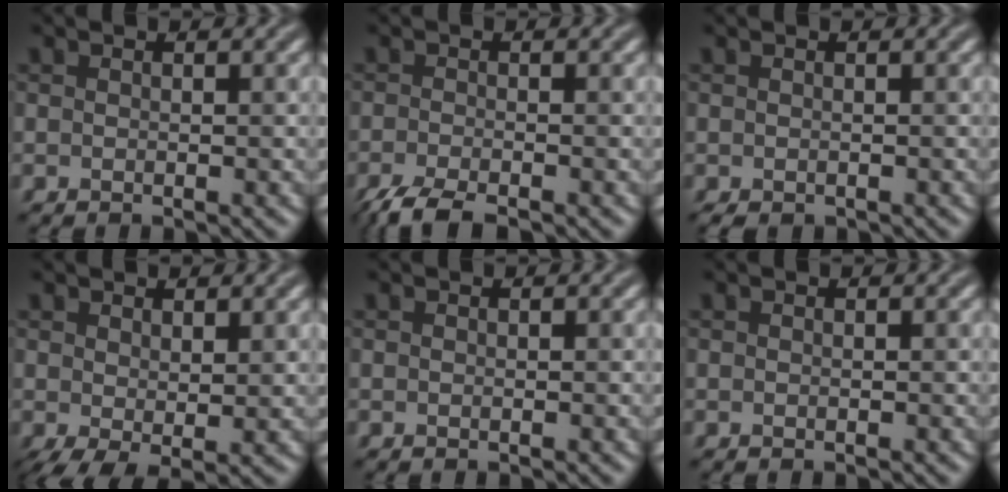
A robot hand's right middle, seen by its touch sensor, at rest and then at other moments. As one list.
[{"total": 3.1, "force": [-2.5, 0.5, 1.8], "torque": [-0.039, -0.008, -0.053]}, {"total": 0.8, "force": [-0.6, 0.4, 0.4], "torque": [-0.007, -0.006, -0.009]}, {"total": 2.8, "force": [0.3, 1.2, 2.5], "torque": [-0.054, -0.005, 0.009]}, {"total": 0.0}, {"total": 0.0}]